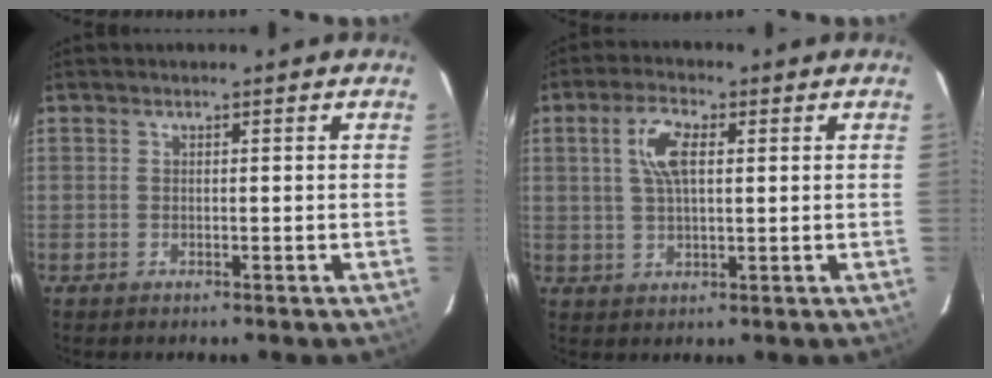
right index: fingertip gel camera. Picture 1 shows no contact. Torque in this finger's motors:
{"motor_torque": [0.30, -0.14, 0.37, 0.11]}